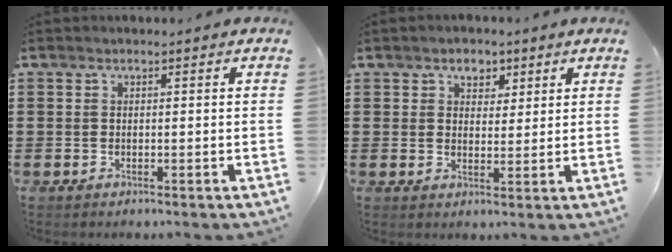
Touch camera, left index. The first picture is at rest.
{"total": 3.0, "force": [1.6, 2.4, 0.8], "torque": [-0.011, 0.007, 0.023]}